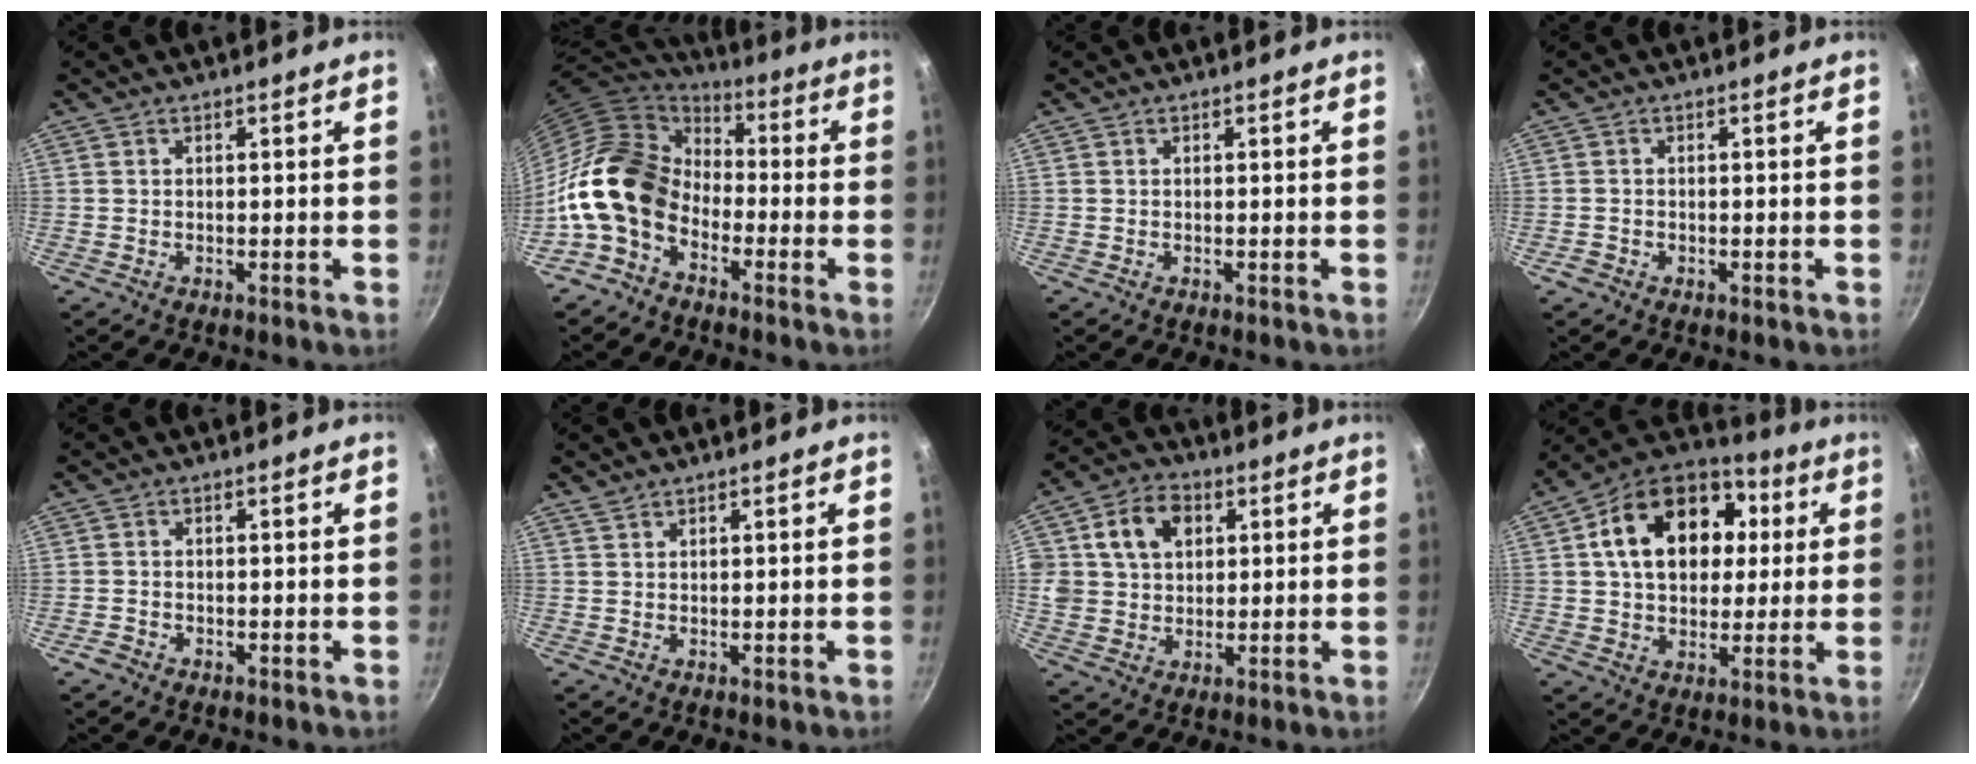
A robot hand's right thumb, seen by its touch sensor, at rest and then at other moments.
{"total": 15.6, "force": [-5.1, 11.3, 9.6], "torque": [-0.145, 0.055, -0.127]}
{"total": 0.0}
{"total": 1.3, "force": [-0.7, 1.1, 0.4], "torque": [-0.007, 0.002, -0.010]}
{"total": 1.4, "force": [-0.9, 1.0, 0.4], "torque": [-0.008, 0.004, -0.015]}
{"total": 1.1, "force": [1.1, 0.2, 0.3], "torque": [-0.001, -0.007, 0.022]}
{"total": 10.3, "force": [3.3, 8.2, 5.4], "torque": [-0.073, 0.003, 0.048]}
{"total": 20.6, "force": [4.6, 14.7, 13.7], "torque": [-0.204, 0.022, 0.065]}